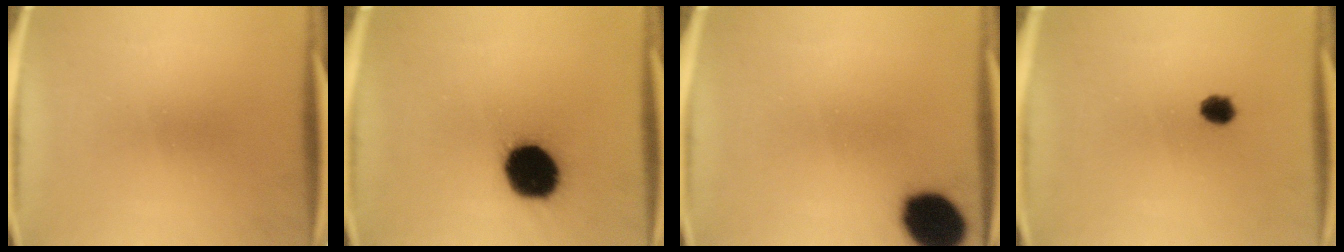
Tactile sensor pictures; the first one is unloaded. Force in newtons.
{"total": 18.1}
{"total": 14.4}
{"total": 2.9}